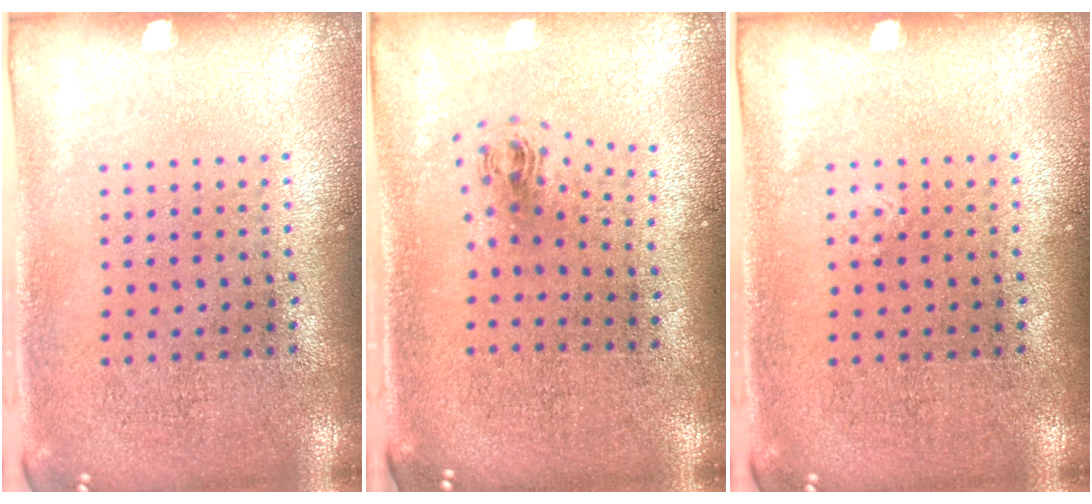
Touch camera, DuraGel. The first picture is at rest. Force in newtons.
{"total": 0.8, "press": 0.3, "slide": 0.7}
{"total": 0.0}